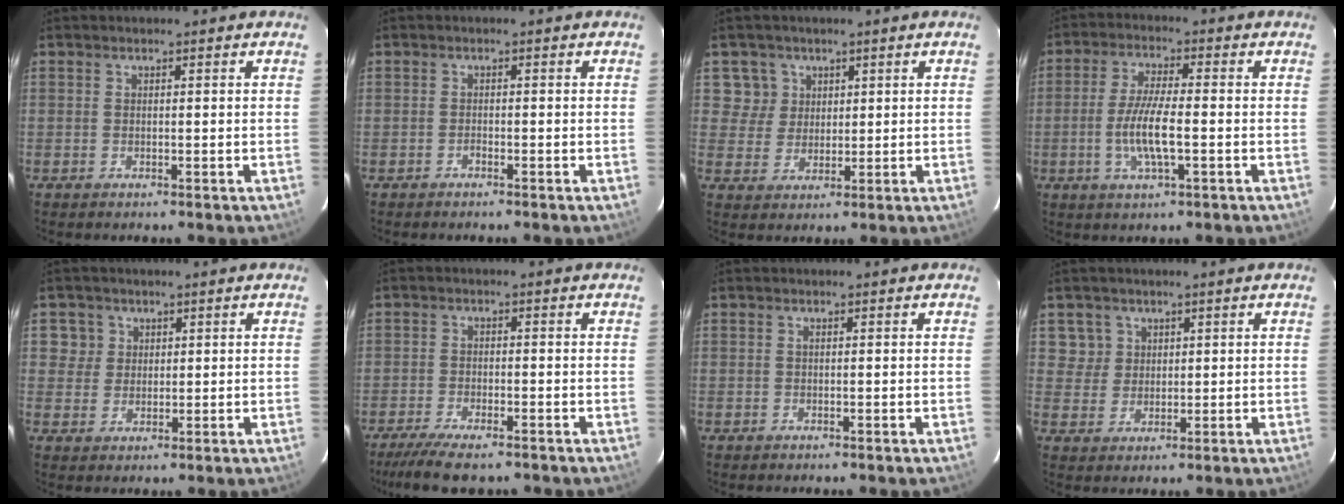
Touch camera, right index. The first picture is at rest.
{"total": 0.8, "force": [-0.7, 0.1, 0.2], "torque": [-0.007, 0.004, -0.016]}
{"total": 4.7, "force": [1.8, 4.4, 0.2], "torque": [0.013, 0.021, 0.035]}
{"total": 8.0, "force": [-2.0, 1.5, 7.6], "torque": [-0.151, -0.002, -0.041]}
{"total": 3.7, "force": [1.1, 3.5, 0.2], "torque": [0.016, 0.024, 0.020]}
{"total": 8.9, "force": [-7.3, 2.1, 4.8], "torque": [-0.116, -0.023, -0.125]}
{"total": 0.0}
{"total": 3.8, "force": [1.5, 3.5, 0.1], "torque": [0.019, 0.022, 0.030]}